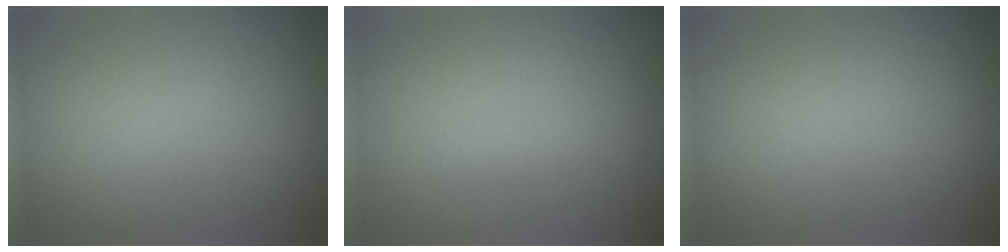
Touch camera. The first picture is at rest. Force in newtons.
{"total": 0.6, "press": 0.6, "slide": 0.0}
{"total": 0.0}